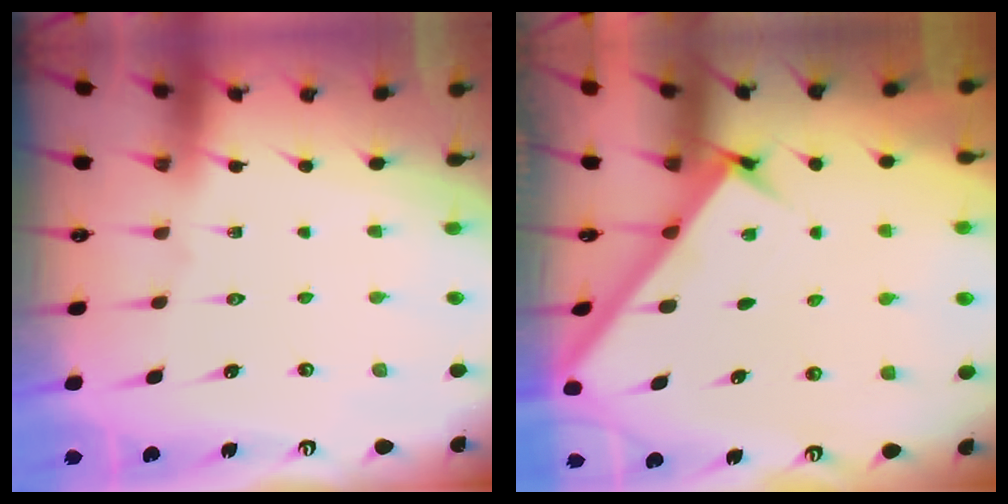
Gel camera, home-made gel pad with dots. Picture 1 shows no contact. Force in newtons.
{"total": 2.7, "press": 2.7, "slide": 0.4}